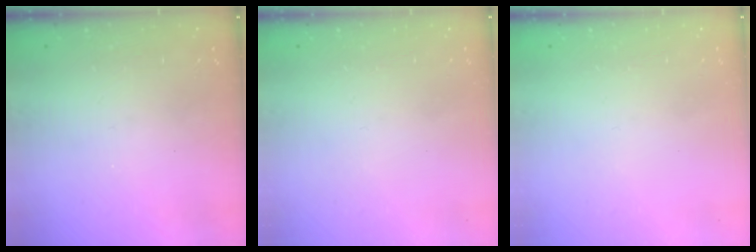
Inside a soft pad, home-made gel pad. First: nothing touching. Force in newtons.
{"total": 0.0}
{"total": 0.0}